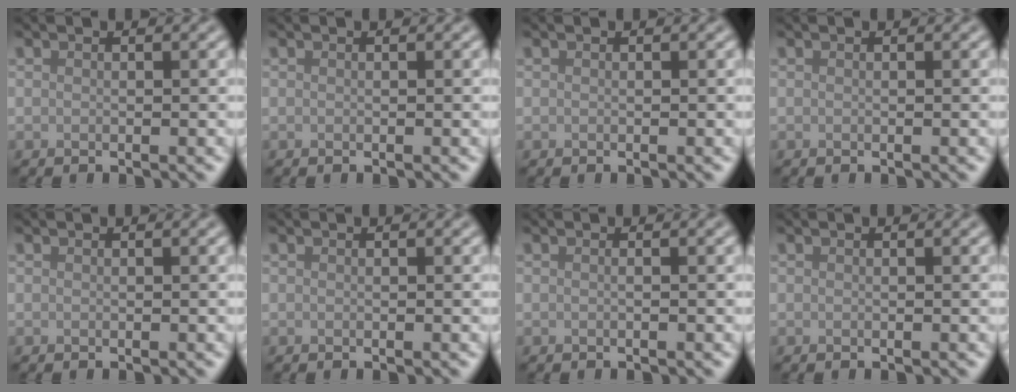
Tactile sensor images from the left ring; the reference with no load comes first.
{"total": 0.0}
{"total": 0.0}
{"total": 0.0}
{"total": 0.0}
{"total": 0.0}
{"total": 0.7, "force": [0.0, 0.2, 0.7], "torque": [-0.007, 0.000, -0.005]}
{"total": 0.0}